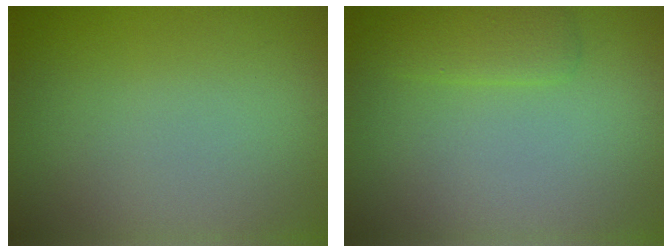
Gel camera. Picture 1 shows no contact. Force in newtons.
{"total": 1.8, "press": 1.8, "slide": 0.2}